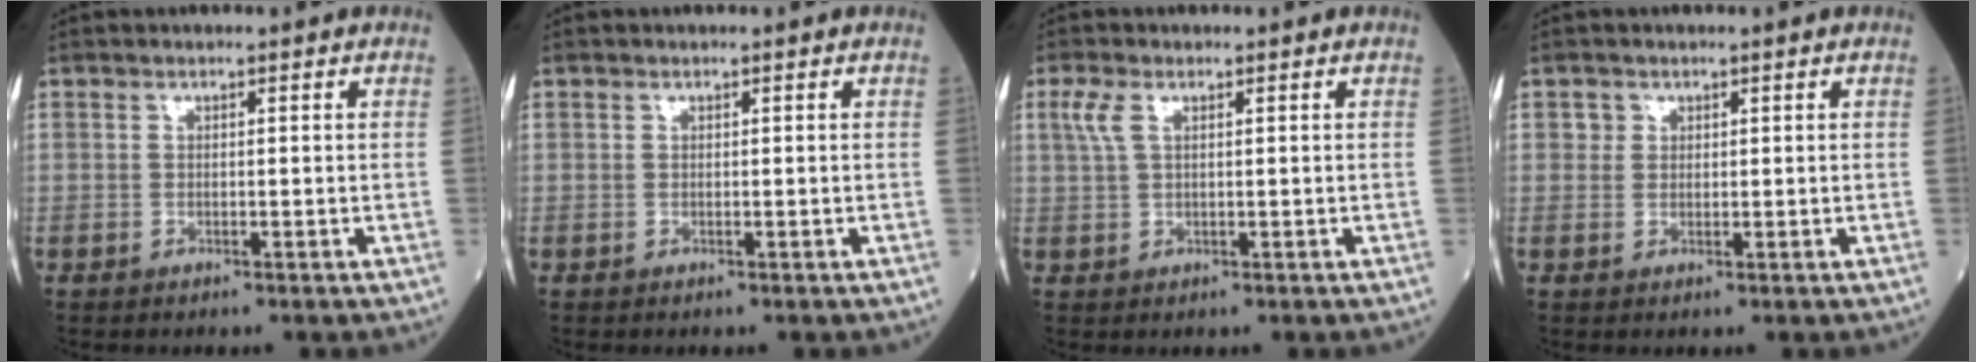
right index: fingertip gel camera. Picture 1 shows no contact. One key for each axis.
{"total": 0.0}
{"total": 2.8, "fx": 1.2, "fy": 1.2, "fz": 2.2, "tx": -0.063, "ty": 0.015, "tz": 0.031}
{"total": 1.2, "fx": 0.6, "fy": 1.1, "fz": 0.0, "tx": 0.011, "ty": -0.001, "tz": 0.004}